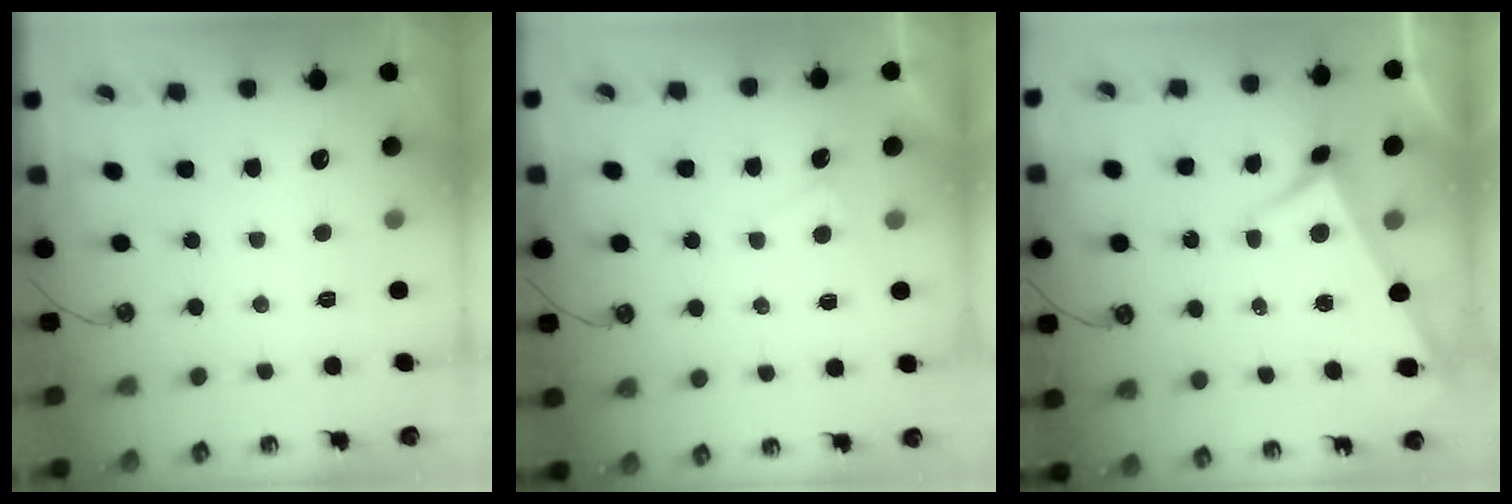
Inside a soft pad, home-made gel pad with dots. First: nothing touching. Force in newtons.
{"total": 1.3, "press": 1.3, "slide": 0.2}
{"total": 2.9, "press": 2.7, "slide": 0.9}